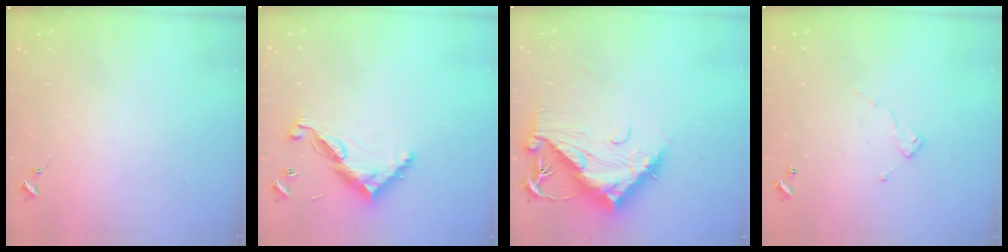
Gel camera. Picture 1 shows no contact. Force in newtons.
{"total": 9.9, "press": 9.9, "slide": 0.4}
{"total": 15.4, "press": 15.3, "slide": 1.6}
{"total": 6.5, "press": 6.5, "slide": 0.2}